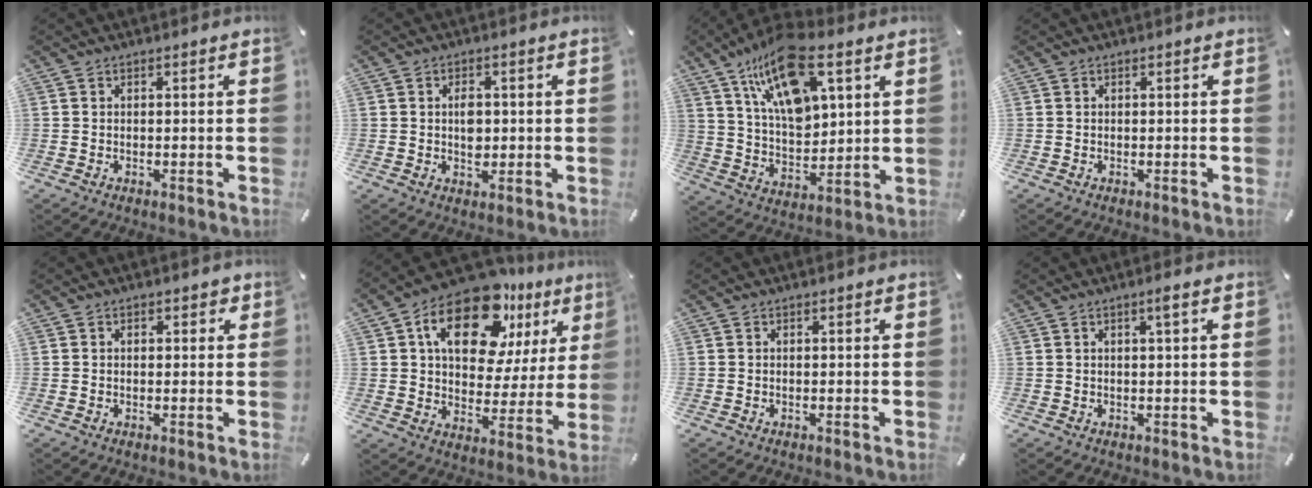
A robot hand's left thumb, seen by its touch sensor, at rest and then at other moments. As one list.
[{"total": 4.1, "force": [0.1, 2.8, 3.0], "torque": [-0.043, -0.001, -0.001]}, {"total": 17.1, "force": [9.6, 8.4, 11.4], "torque": [-0.220, -0.034, 0.166]}, {"total": 0.0}, {"total": 1.7, "force": [0.4, 1.2, 1.1], "torque": [-0.006, 0.002, 0.001]}, {"total": 19.0, "force": [10.8, 10.7, 11.4], "torque": [-0.179, -0.055, 0.186]}, {"total": 0.0}, {"total": 2.1, "force": [0.7, 0.1, 2.0], "torque": [-0.039, 0.001, 0.011]}]